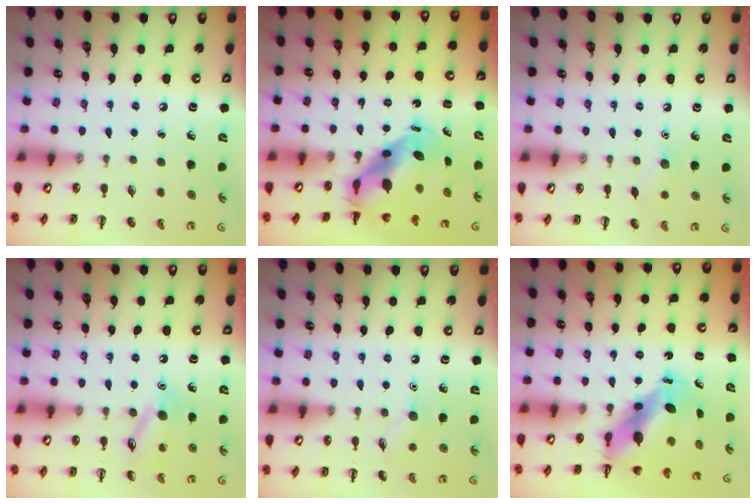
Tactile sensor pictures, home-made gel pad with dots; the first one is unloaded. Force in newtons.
{"total": 7.8, "press": 7.5, "slide": 1.9}
{"total": 6.0, "press": 5.8, "slide": 1.7}
{"total": 11.6, "press": 11.5, "slide": 1.7}
{"total": 6.2, "press": 6.1, "slide": 1.2}
{"total": 8.3, "press": 8.1, "slide": 2.1}